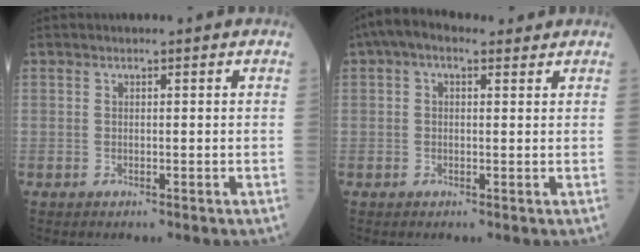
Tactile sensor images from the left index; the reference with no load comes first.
{"total": 4.7, "force": [2.8, 2.4, 3.0], "torque": [-0.063, 0.039, 0.046]}